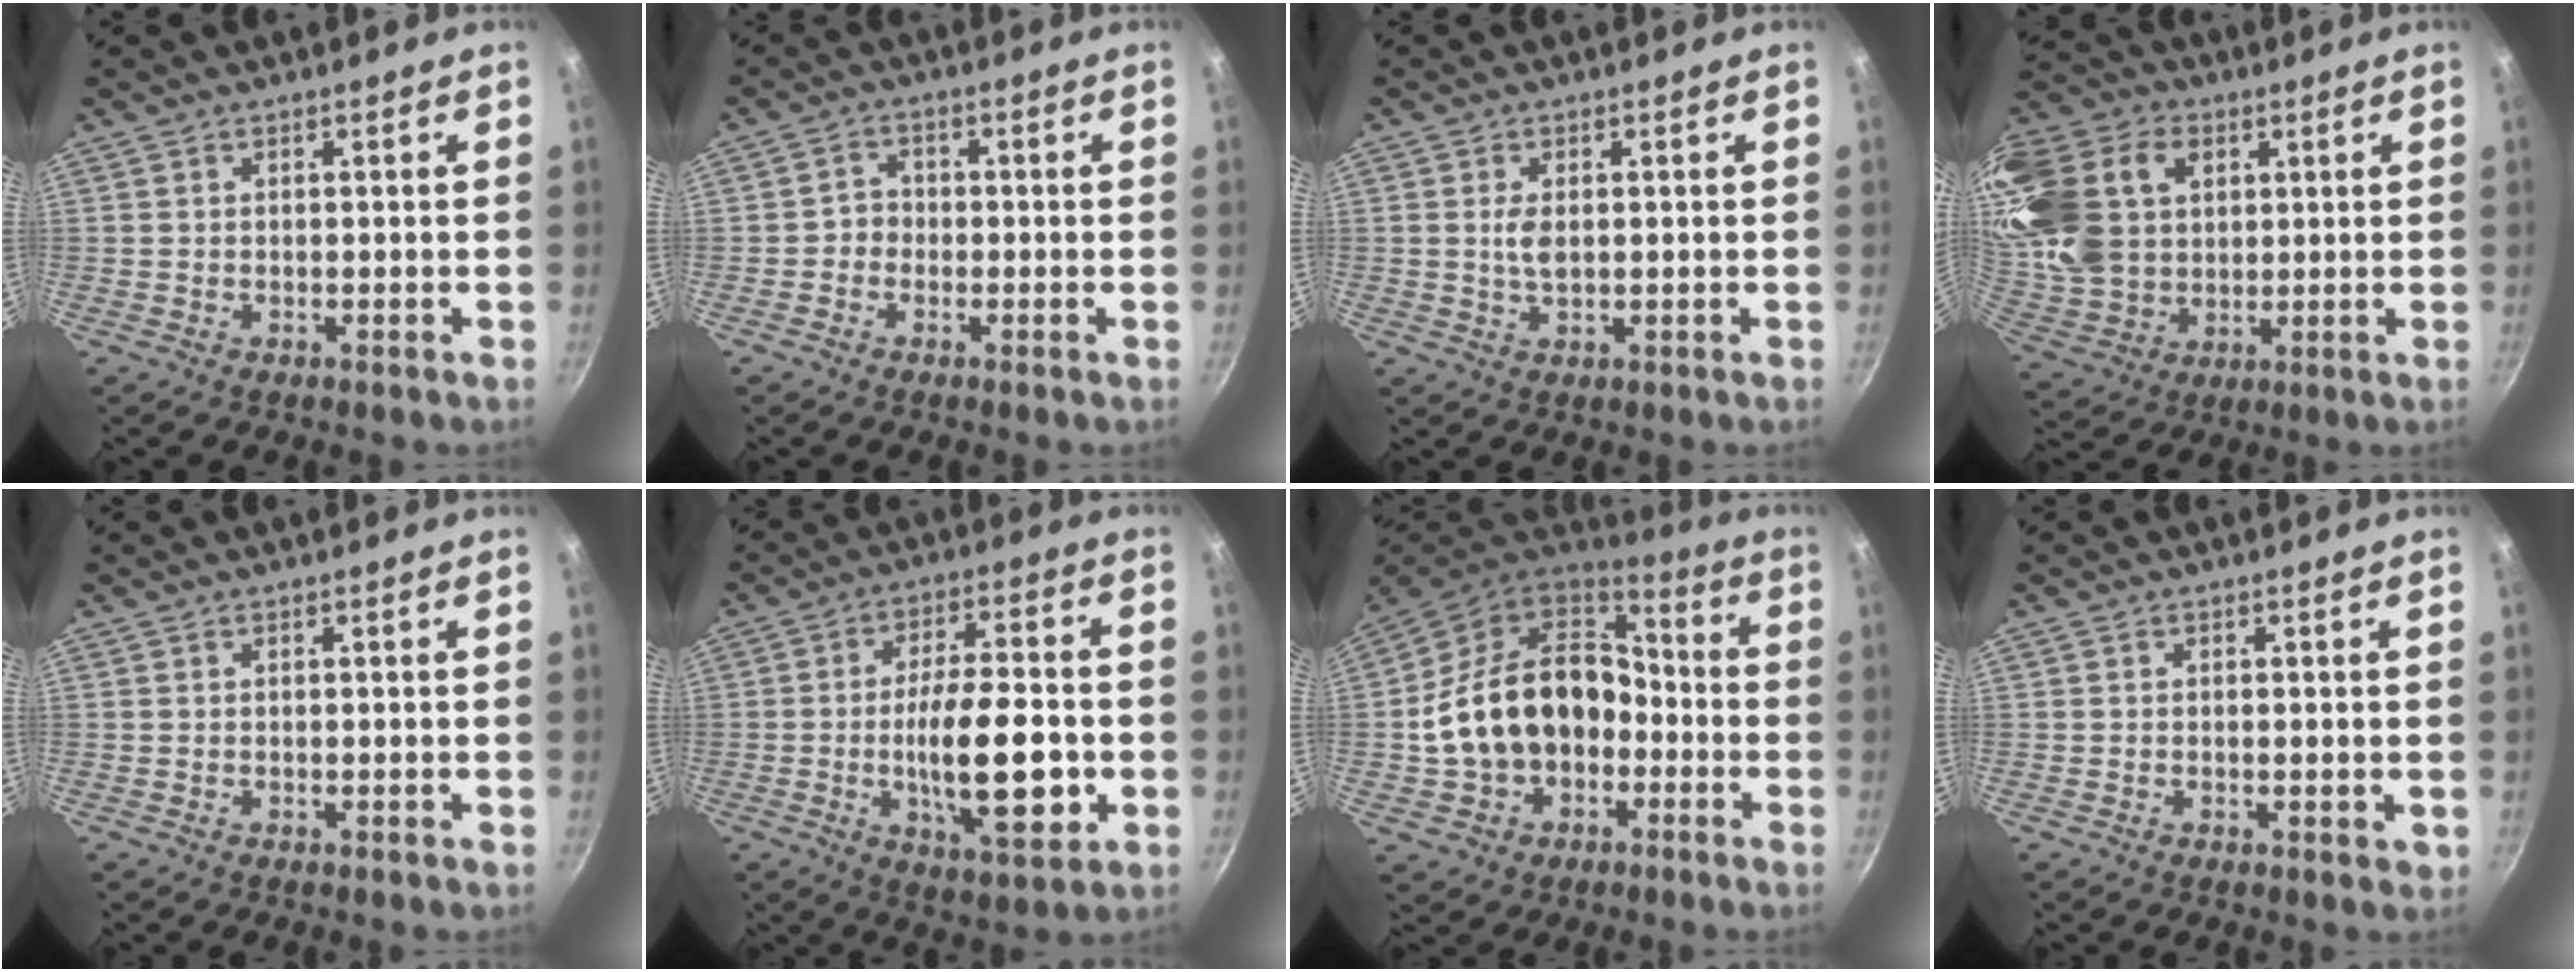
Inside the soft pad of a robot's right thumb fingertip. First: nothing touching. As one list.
[{"total": 2.8, "force": [-0.9, 2.4, 0.9], "torque": [0.005, 0.015, -0.022]}, {"total": 3.2, "force": [0.4, 1.7, 2.6], "torque": [-0.050, -0.004, 0.009]}, {"total": 24.9, "force": [7.0, 18.5, 15.2], "torque": [-0.315, 0.010, 0.137]}, {"total": 0.0}, {"total": 17.1, "force": [-3.2, 6.3, 15.6], "torque": [-0.236, 0.014, -0.049]}, {"total": 20.7, "force": [-3.1, 15.4, 13.4], "torque": [-0.215, 0.065, -0.050]}, {"total": 1.3, "force": [-0.1, 0.5, 1.2], "torque": [-0.016, 0.000, -0.003]}]